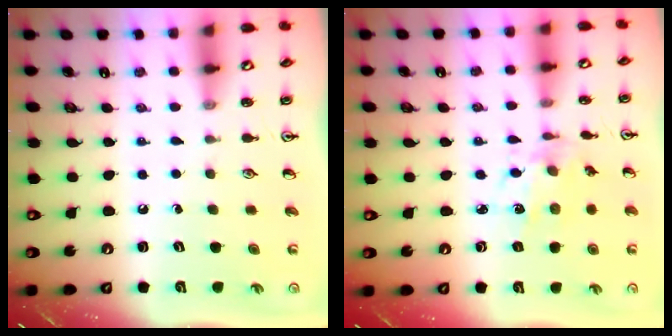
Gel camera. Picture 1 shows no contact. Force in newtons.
{"total": 5.3, "press": 5.1, "slide": 1.5}